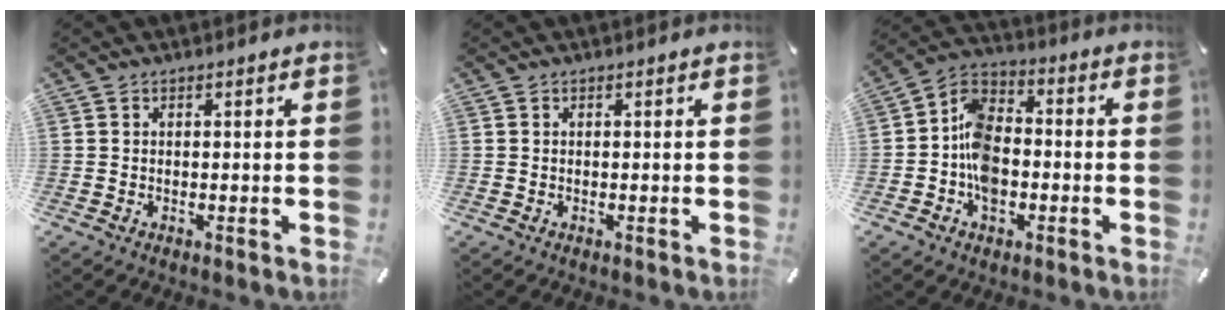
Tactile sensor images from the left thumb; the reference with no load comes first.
{"total": 0.0}
{"total": 10.4, "force": [-3.0, 7.8, 6.2], "torque": [-0.137, 0.027, -0.055]}